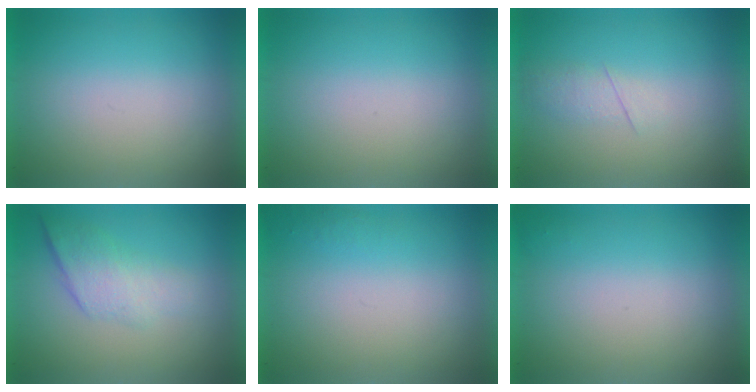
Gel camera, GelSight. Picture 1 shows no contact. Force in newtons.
{"total": 0.0}
{"total": 2.1}
{"total": 2.2}
{"total": 1.0}
{"total": 1.1}